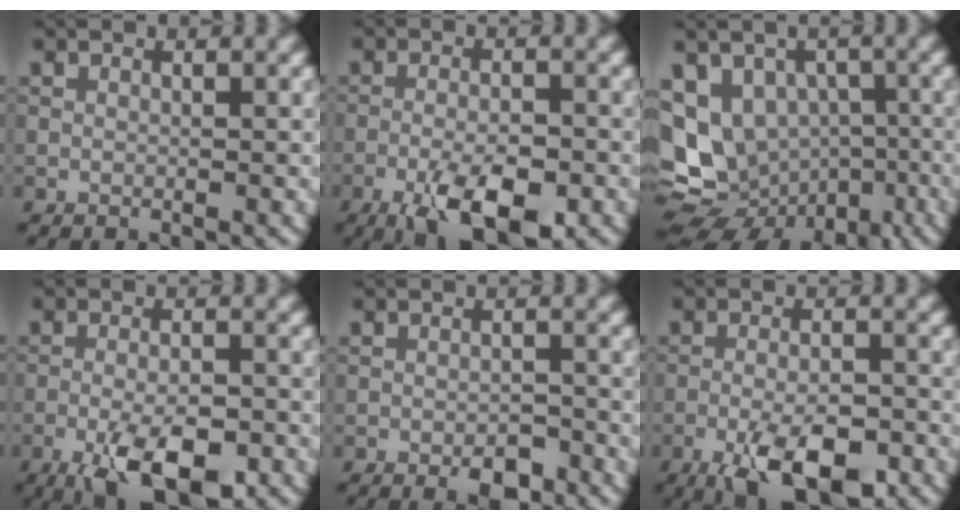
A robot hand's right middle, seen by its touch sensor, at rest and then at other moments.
{"total": 7.4, "force": [-4.0, 2.6, 5.6], "torque": [-0.097, -0.006, -0.067]}
{"total": 11.8, "force": [-3.7, 9.6, 5.8], "torque": [-0.109, -0.014, -0.044]}
{"total": 8.2, "force": [-4.4, 2.9, 6.2], "torque": [-0.108, -0.006, -0.074]}
{"total": 2.8, "force": [-1.8, 1.2, 1.8], "torque": [-0.025, 0.000, -0.029]}
{"total": 8.2, "force": [-4.6, 2.9, 6.1], "torque": [-0.103, -0.005, -0.077]}